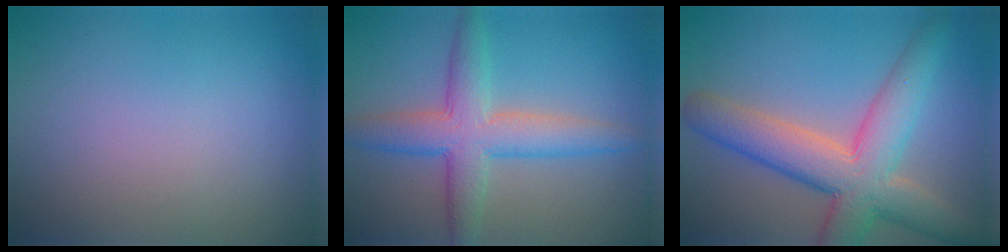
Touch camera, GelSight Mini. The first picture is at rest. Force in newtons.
{"total": 5.7, "press": 5.7, "slide": 0.2}
{"total": 8.1, "press": 8.1, "slide": 0.4}